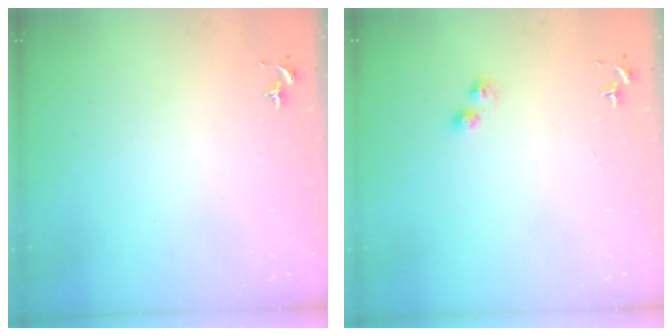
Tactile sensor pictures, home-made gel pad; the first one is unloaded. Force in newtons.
{"total": 4.1, "press": 4.0, "slide": 0.6}